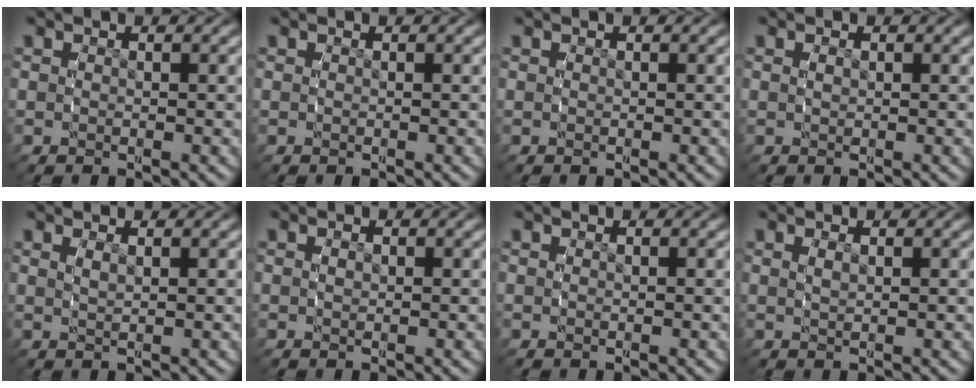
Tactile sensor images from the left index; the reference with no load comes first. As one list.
[{"total": 0.0}, {"total": 0.0}, {"total": 0.0}, {"total": 1.0, "force": [0.6, -0.6, 0.5], "torque": [-0.009, -0.006, 0.020]}, {"total": 0.0}, {"total": 0.0}, {"total": 0.8, "force": [0.4, -0.4, 0.5], "torque": [-0.009, -0.005, 0.014]}]